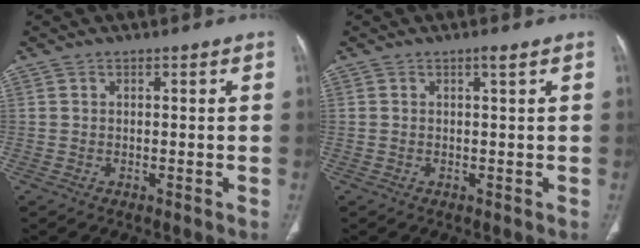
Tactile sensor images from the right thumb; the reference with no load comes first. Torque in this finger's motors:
{"motor_torque": [2.08, 1.69, -0.10, -0.47, 0.00]}